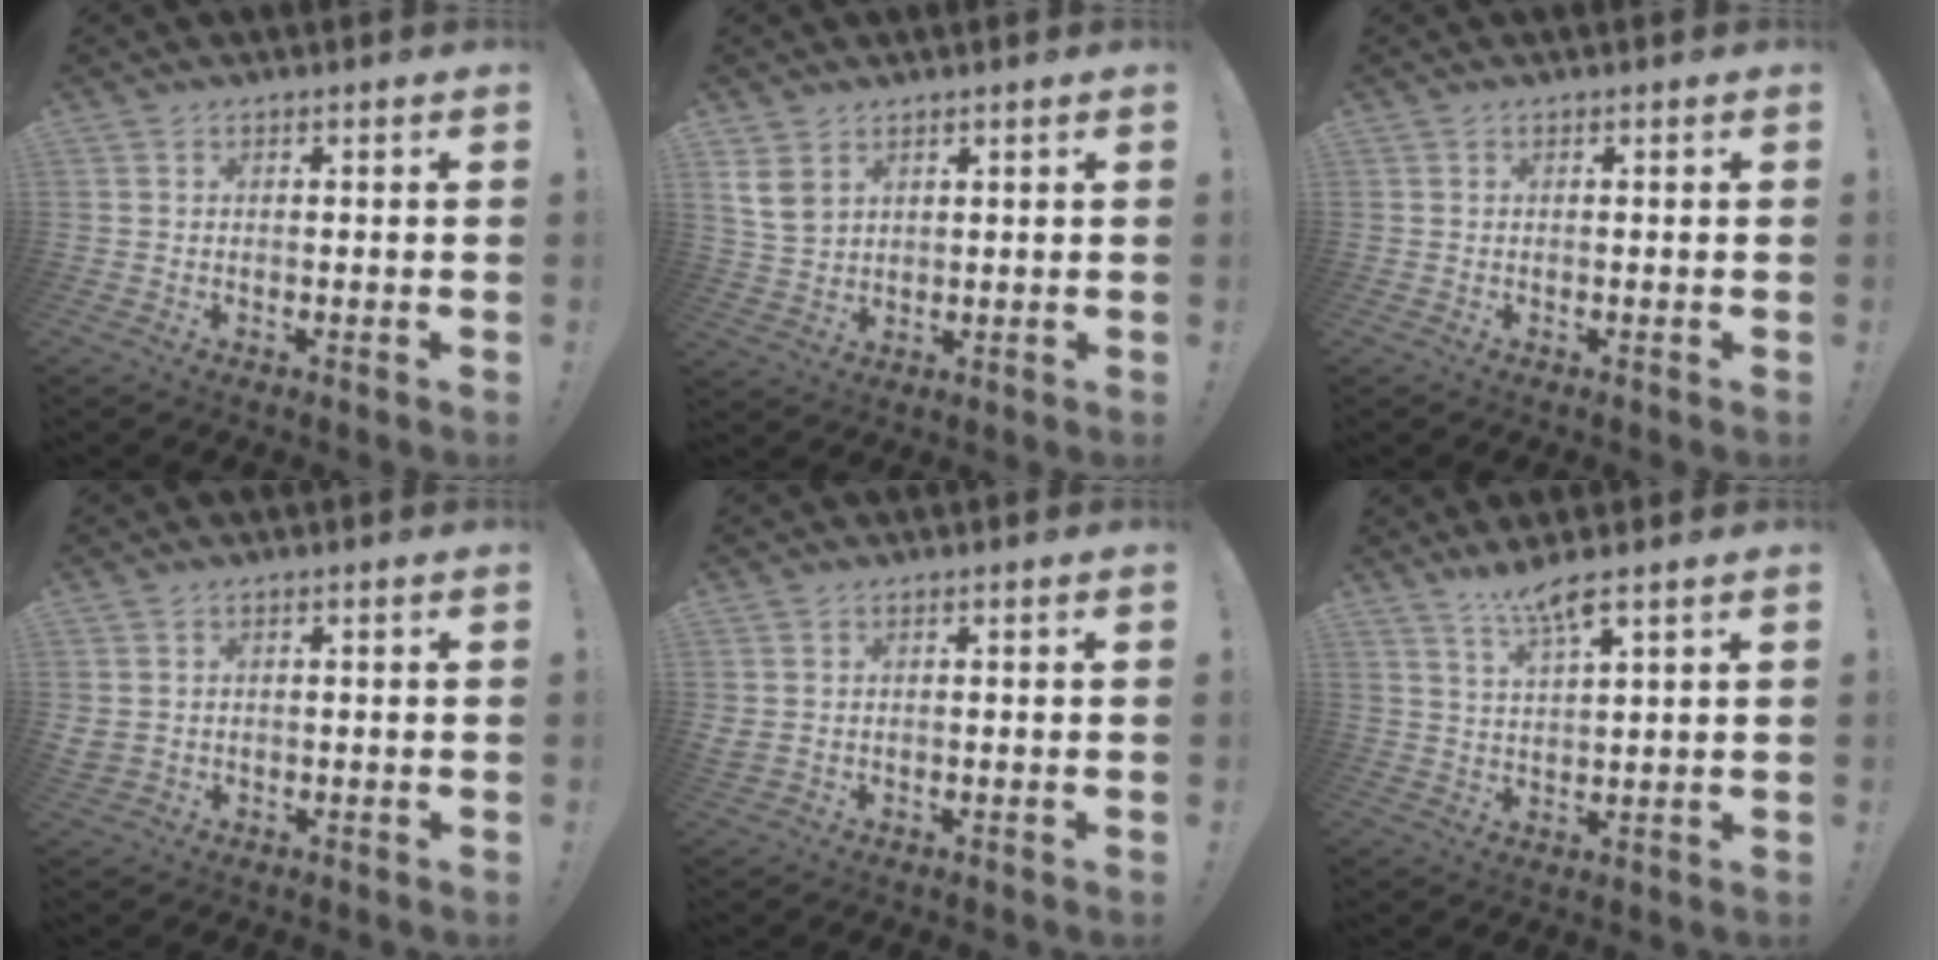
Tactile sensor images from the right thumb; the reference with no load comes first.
{"total": 6.6, "force": [3.2, 4.4, 3.8], "torque": [-0.077, -0.008, 0.066]}
{"total": 0.0}
{"total": 2.1, "force": [0.9, 1.7, 0.9], "torque": [-0.011, -0.002, 0.016]}
{"total": 1.4, "force": [0.8, 0.6, 1.0], "torque": [-0.021, 0.002, 0.015]}
{"total": 6.6, "force": [5.1, 0.7, 4.1], "torque": [-0.081, -0.024, 0.088]}